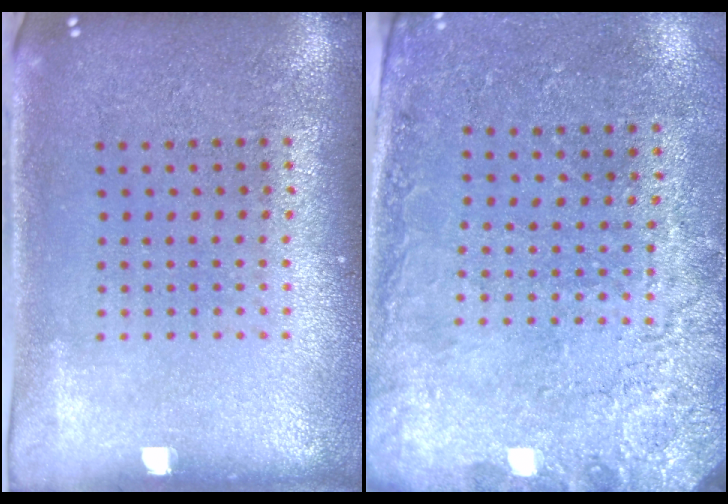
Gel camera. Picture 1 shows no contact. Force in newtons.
{"total": 2.5, "press": 2.1, "slide": 1.3}